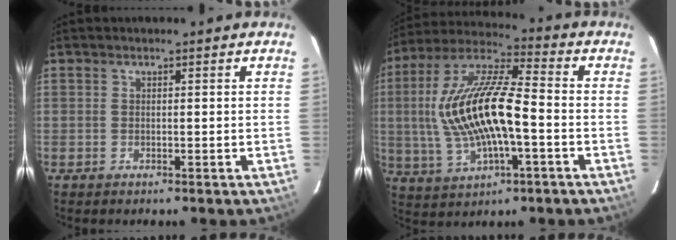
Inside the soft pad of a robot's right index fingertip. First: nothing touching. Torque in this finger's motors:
{"motor_torque": [1.45, -0.68, 1.05, 0.21]}